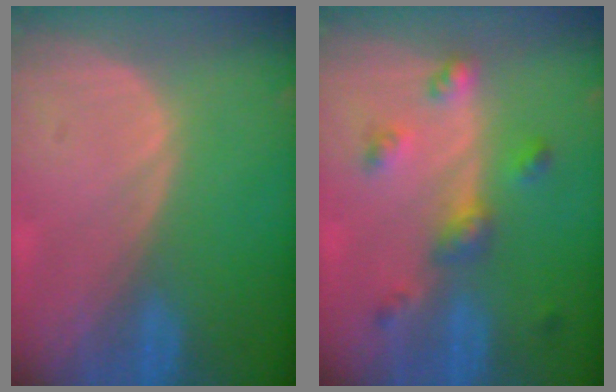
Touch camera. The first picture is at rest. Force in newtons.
{"total": 5.0, "press": 4.9, "slide": 0.6}